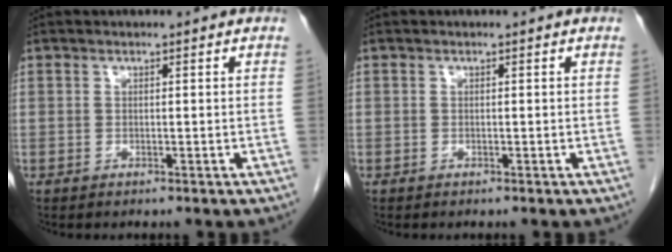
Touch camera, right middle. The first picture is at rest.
{"total": 0.0}